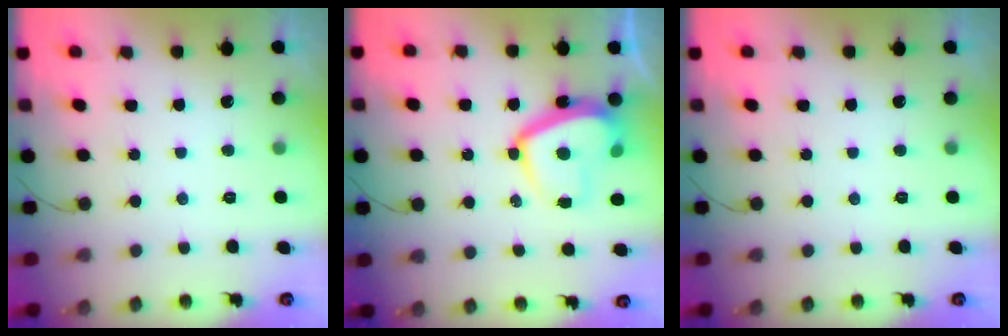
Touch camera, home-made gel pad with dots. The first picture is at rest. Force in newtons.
{"total": 11.7, "press": 11.6, "slide": 0.9}
{"total": 0.0}